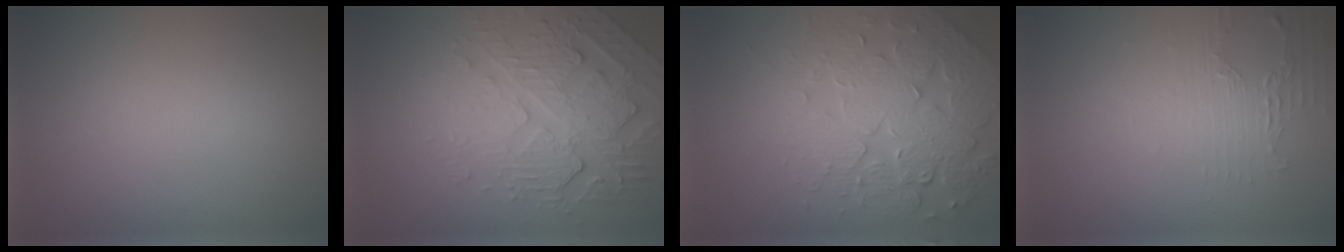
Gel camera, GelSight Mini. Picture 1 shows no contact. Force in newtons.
{"total": 6.4, "press": 4.9, "slide": 4.1}
{"total": 8.0, "press": 5.8, "slide": 5.5}
{"total": 2.1, "press": 2.0, "slide": 0.4}